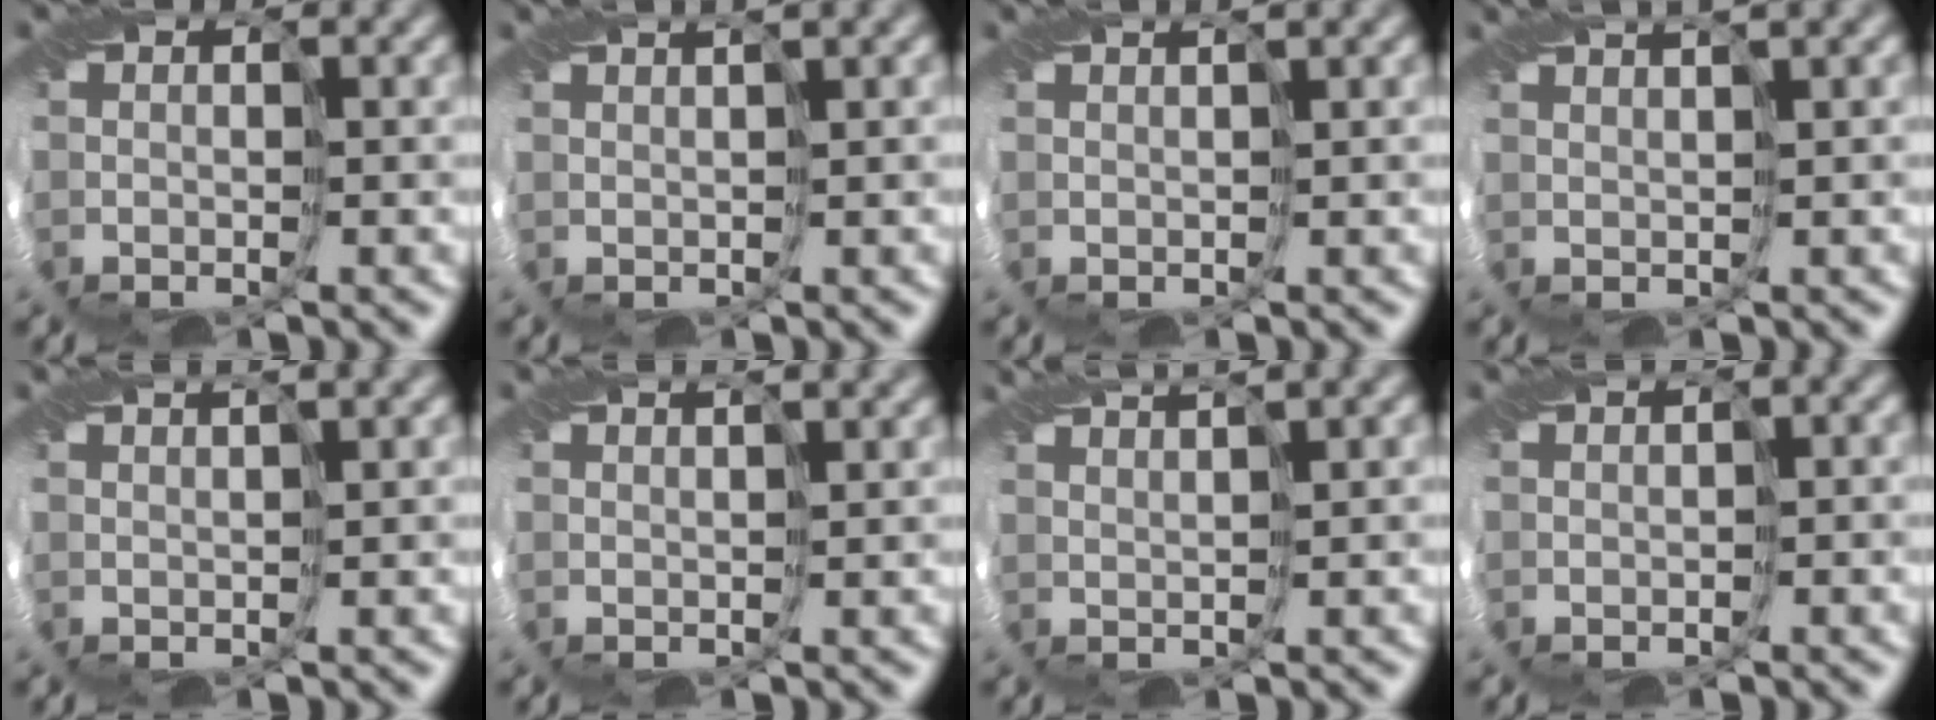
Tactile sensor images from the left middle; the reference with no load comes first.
{"total": 2.5, "force": [1.7, 0.1, 1.9], "torque": [-0.036, 0.006, 0.027]}
{"total": 1.8, "force": [1.3, 0.0, 1.2], "torque": [-0.026, 0.002, 0.021]}
{"total": 3.7, "force": [2.4, 0.2, 2.7], "torque": [-0.049, 0.010, 0.041]}
{"total": 3.1, "force": [2.3, 0.3, 2.1], "torque": [-0.037, 0.014, 0.026]}
{"total": 3.7, "force": [2.8, 0.9, 2.3], "torque": [-0.025, 0.017, 0.020]}
{"total": 4.3, "force": [3.3, 0.3, 2.7], "torque": [-0.053, 0.013, 0.053]}
{"total": 1.1, "force": [0.5, 0.0, 1.0], "torque": [-0.023, 0.003, 0.010]}